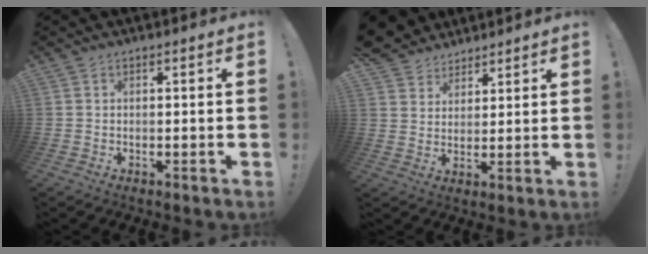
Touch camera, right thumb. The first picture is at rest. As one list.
[{"total": 6.9, "force": [5.2, 4.5, 0.5], "torque": [-0.015, -0.040, 0.104]}]